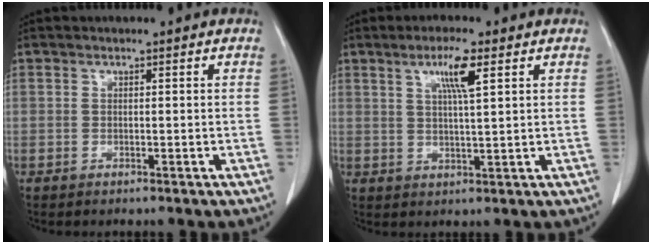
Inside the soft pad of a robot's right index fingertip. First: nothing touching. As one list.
[{"total": 5.3, "force": [2.5, 0.0, 4.7], "torque": [-0.084, -0.001, 0.042]}]